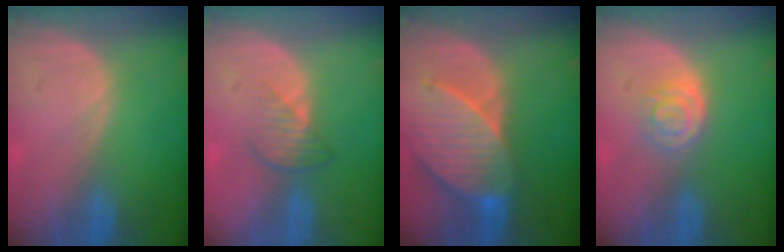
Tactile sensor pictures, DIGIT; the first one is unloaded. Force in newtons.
{"total": 3.5, "press": 3.1, "slide": 1.7}
{"total": 9.6, "press": 8.7, "slide": 3.9}
{"total": 3.6, "press": 3.5, "slide": 1.1}